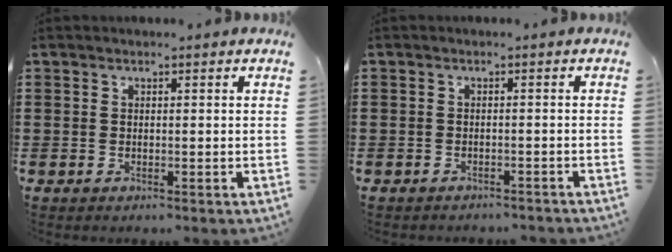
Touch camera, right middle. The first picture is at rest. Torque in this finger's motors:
{"motor_torque": [0.27, -0.27, -0.10, -0.21]}